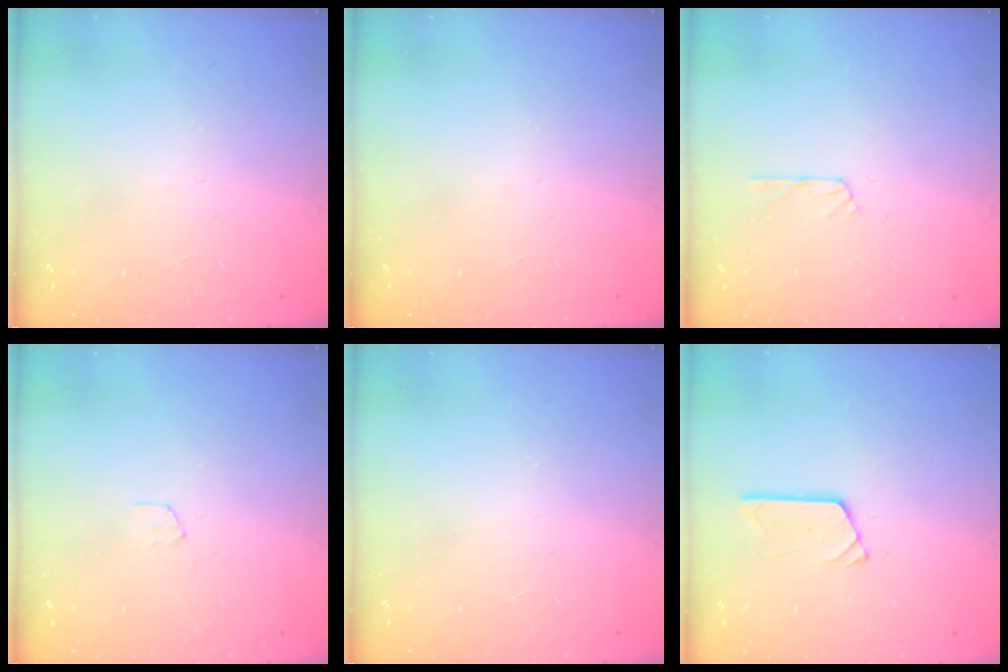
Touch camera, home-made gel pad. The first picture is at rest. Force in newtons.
{"total": 0.0}
{"total": 2.7, "press": 2.7, "slide": 0.3}
{"total": 3.3, "press": 3.3, "slide": 0.3}
{"total": 0.0}
{"total": 3.0, "press": 3.0, "slide": 0.3}